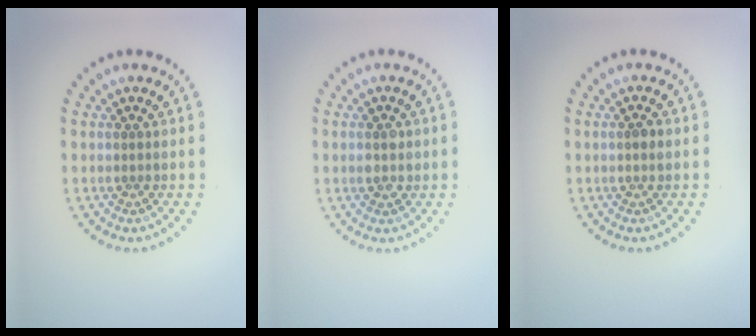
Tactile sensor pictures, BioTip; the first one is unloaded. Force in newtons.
{"total": 1.5, "press": 1.5, "slide": 0.2}
{"total": 1.2, "press": 1.1, "slide": 0.4}